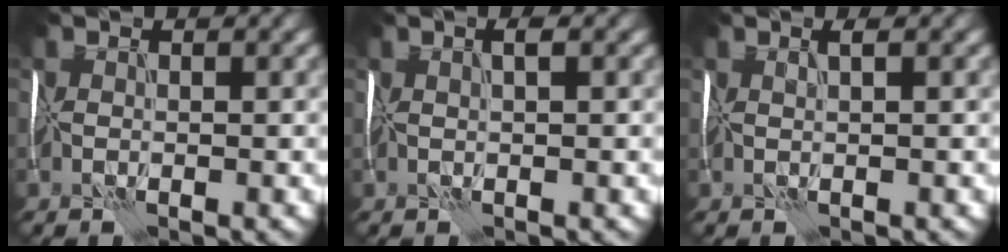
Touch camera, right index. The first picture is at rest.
{"total": 1.0, "force": [0.5, -0.1, 0.8], "torque": [-0.019, 0.002, 0.006]}
{"total": 0.7, "force": [0.5, -0.2, 0.5], "torque": [-0.013, 0.002, 0.009]}